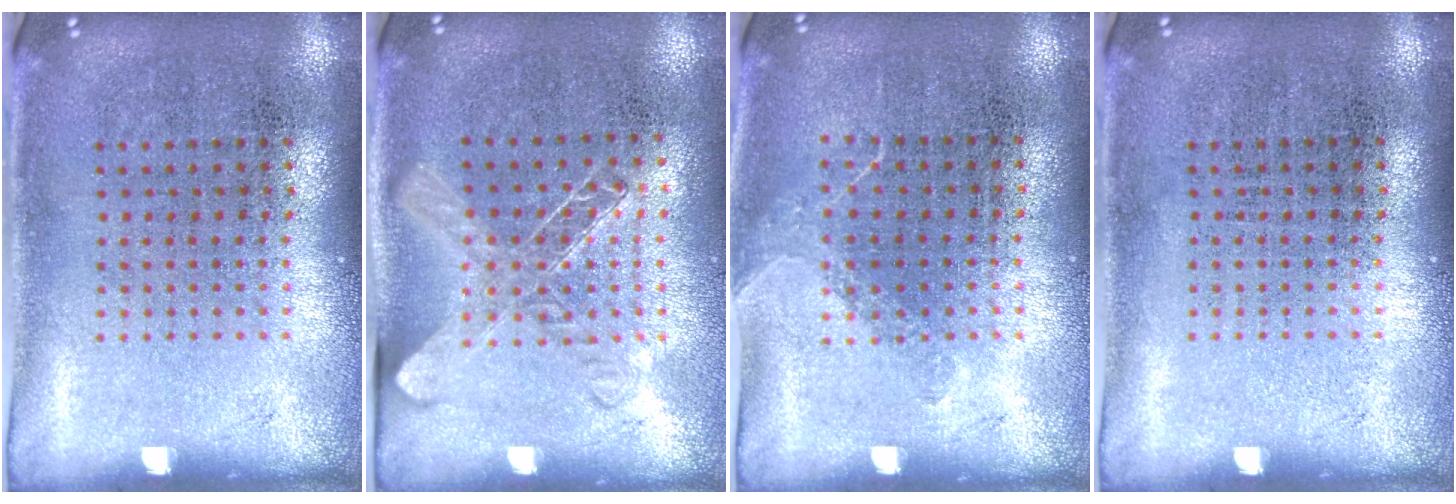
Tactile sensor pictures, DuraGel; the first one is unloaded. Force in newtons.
{"total": 1.3, "press": 1.2, "slide": 0.7}
{"total": 0.9, "press": 0.7, "slide": 0.6}
{"total": 0.0}